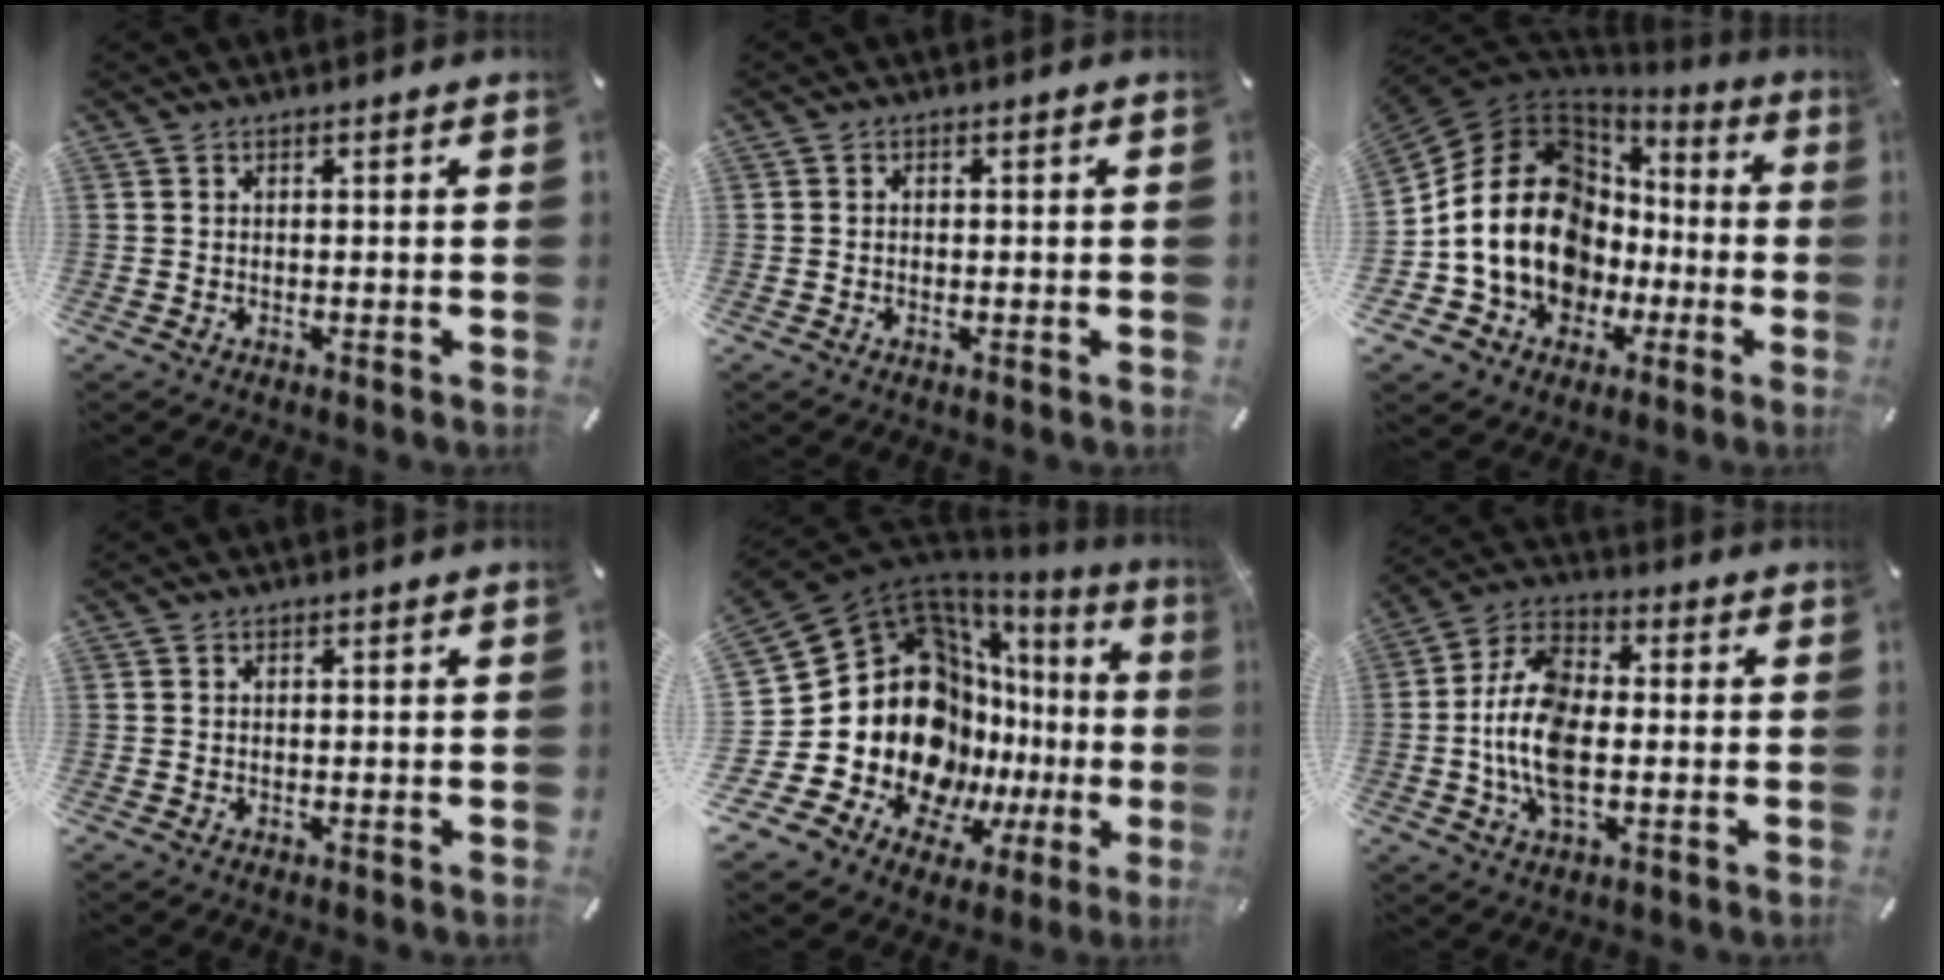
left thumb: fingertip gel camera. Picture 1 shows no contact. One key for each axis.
{"total": 0.9, "fx": -0.2, "fy": 0.7, "fz": 0.5, "tx": -0.010, "ty": 0.004, "tz": -0.005}
{"total": 20.8, "fx": -1.0, "fy": 17.0, "fz": 12.0, "tx": -0.256, "ty": -0.006, "tz": -0.003}
{"total": 0.0}
{"total": 28.4, "fx": 1.0, "fy": 19.5, "fz": 20.6, "tx": -0.380, "ty": -0.083, "tz": 0.062}
{"total": 14.0, "fx": -1.8, "fy": 8.0, "fz": 11.3, "tx": -0.245, "ty": 0.003, "tz": -0.032}